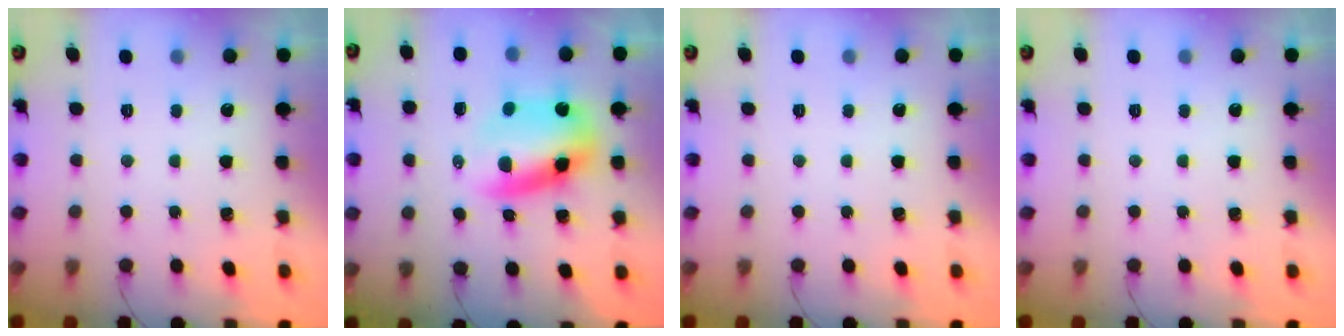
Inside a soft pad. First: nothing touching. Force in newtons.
{"total": 10.6, "press": 10.3, "slide": 2.6}
{"total": 0.0}
{"total": 0.0}